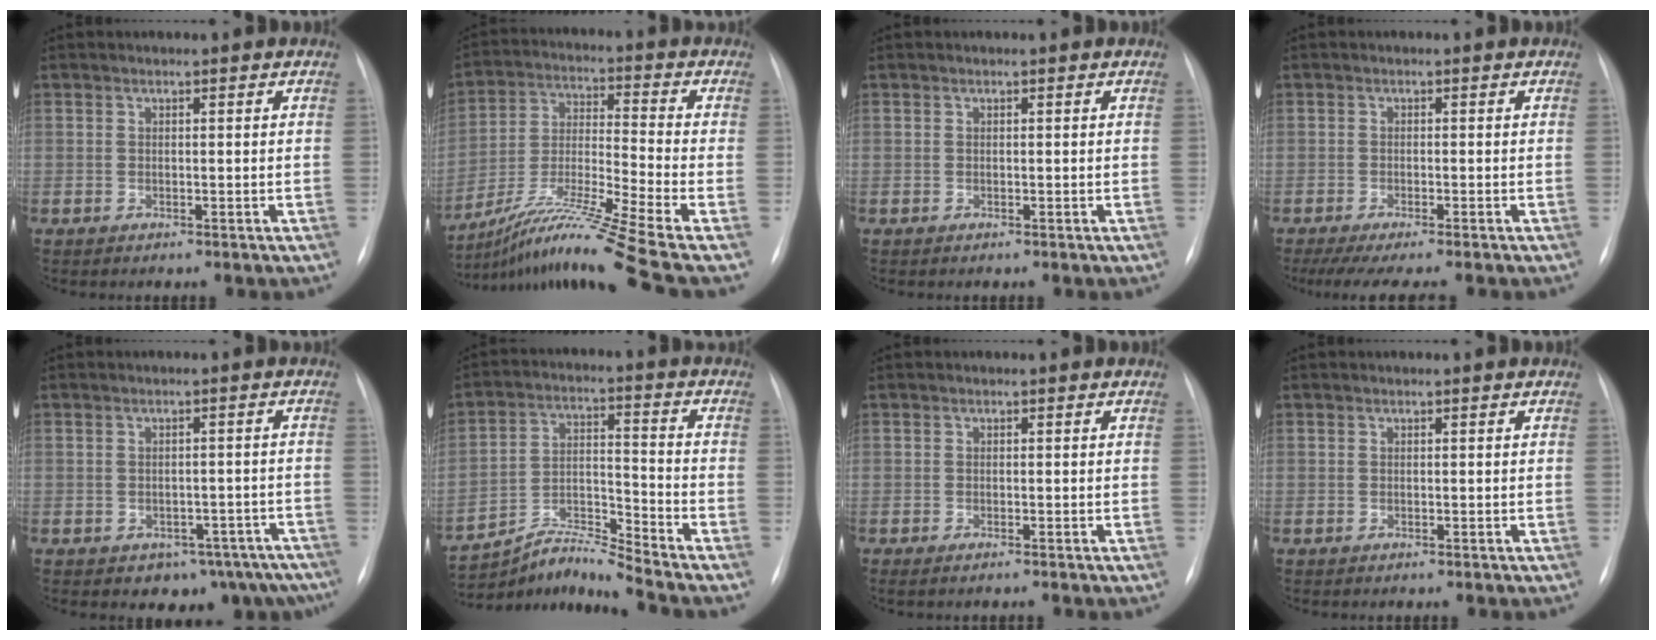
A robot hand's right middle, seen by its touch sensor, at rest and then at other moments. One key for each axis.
{"total": 16.1, "fx": -12.2, "fy": -2.6, "fz": 10.1, "tx": -0.204, "ty": -0.021, "tz": -0.221}
{"total": 0.0}
{"total": 8.2, "fx": -7.0, "fy": 0.3, "fz": 4.4, "tx": -0.051, "ty": -0.014, "tz": -0.104}
{"total": 10.0, "fx": -7.4, "fy": 5.8, "fz": 3.2, "tx": -0.017, "ty": 0.021, "tz": -0.086}
{"total": 9.3, "fx": -9.1, "fy": -2.0, "fz": 1.0, "tx": -0.030, "ty": 0.021, "tz": -0.166}
{"total": 1.1, "fx": -0.8, "fy": 0.0, "fz": 0.7, "tx": -0.009, "ty": -0.002, "tz": -0.012}
{"total": 0.0}